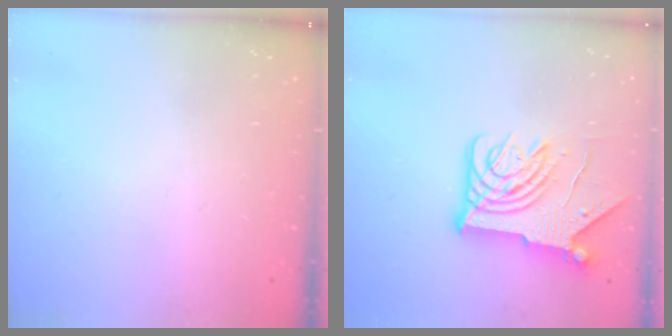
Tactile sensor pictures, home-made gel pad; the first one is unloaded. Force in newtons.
{"total": 16.1, "press": 16.0, "slide": 1.8}